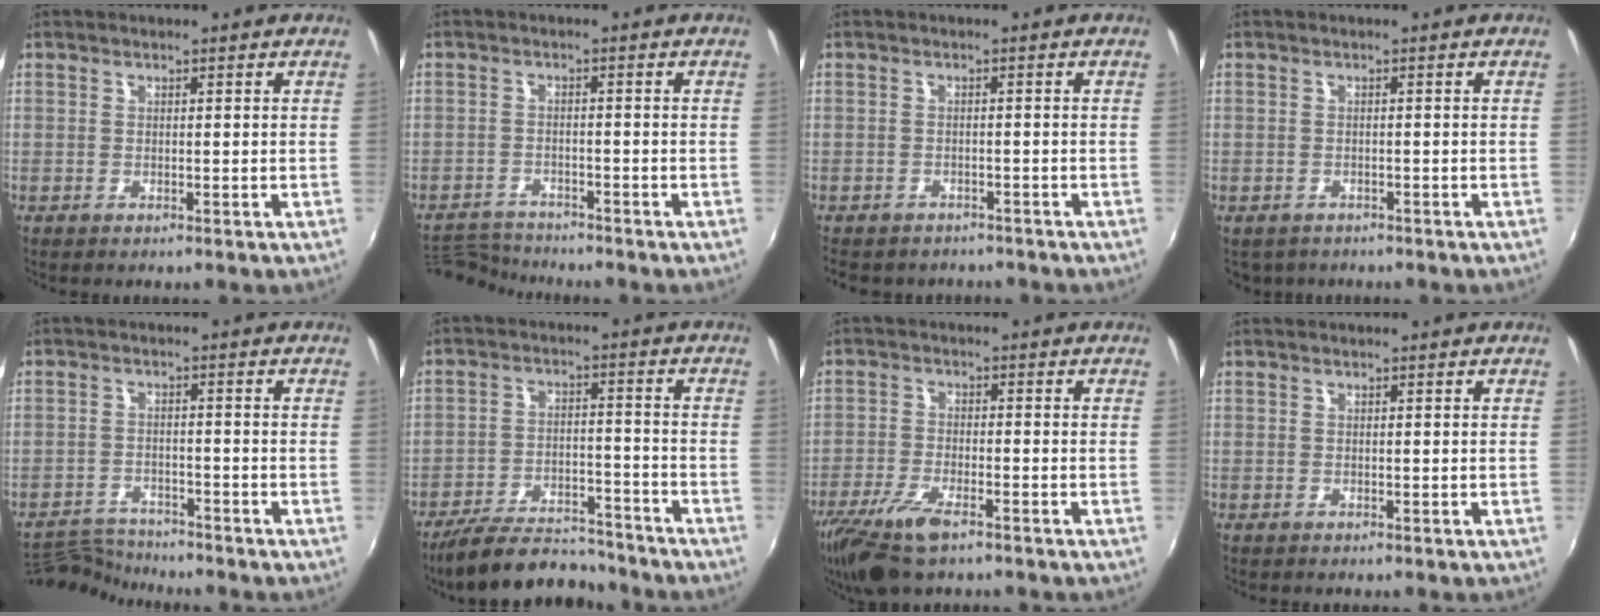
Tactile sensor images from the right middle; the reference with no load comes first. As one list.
[{"total": 6.1, "force": [-6.1, 0.8, 0.3], "torque": [-0.028, -0.001, -0.115]}, {"total": 6.1, "force": [-5.2, 2.7, 1.8], "torque": [-0.048, -0.021, -0.074]}, {"total": 2.5, "force": [-1.7, 1.6, 0.6], "torque": [-0.017, -0.009, -0.024]}, {"total": 7.3, "force": [-7.3, 0.8, 0.5], "torque": [-0.032, 0.001, -0.134]}, {"total": 13.8, "force": [-12.4, 3.7, 4.9], "torque": [-0.113, 0.001, -0.191]}, {"total": 10.3, "force": [-7.0, 3.2, 6.8], "torque": [-0.161, -0.031, -0.137]}, {"total": 0.0}]